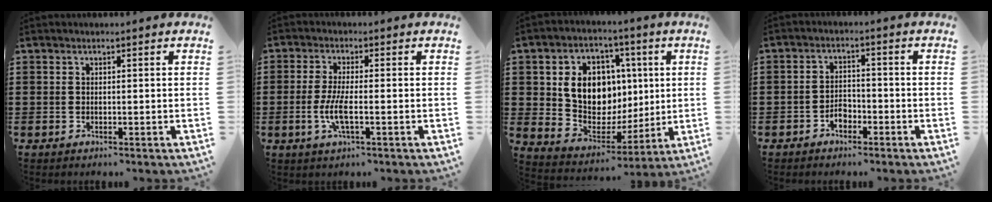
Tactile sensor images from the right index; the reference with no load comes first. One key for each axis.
{"total": 5.1, "fx": -1.3, "fy": 1.2, "fz": 4.8, "tx": -0.110, "ty": -0.007, "tz": -0.031}
{"total": 10.6, "fx": 2.3, "fy": 8.5, "fz": 5.9, "tx": -0.115, "ty": 0.011, "tz": 0.046}
{"total": 2.9, "fx": -1.8, "fy": 1.7, "fz": 1.4, "tx": -0.030, "ty": 0.004, "tz": -0.037}